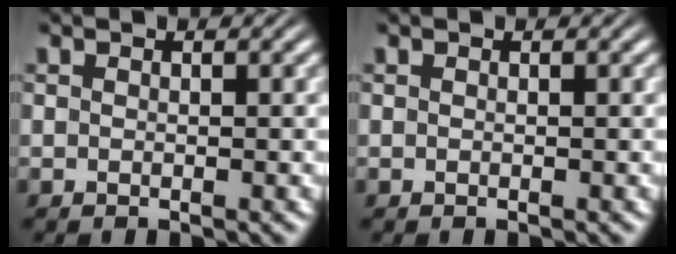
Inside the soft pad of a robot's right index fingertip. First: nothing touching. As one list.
[{"total": 0.0}]